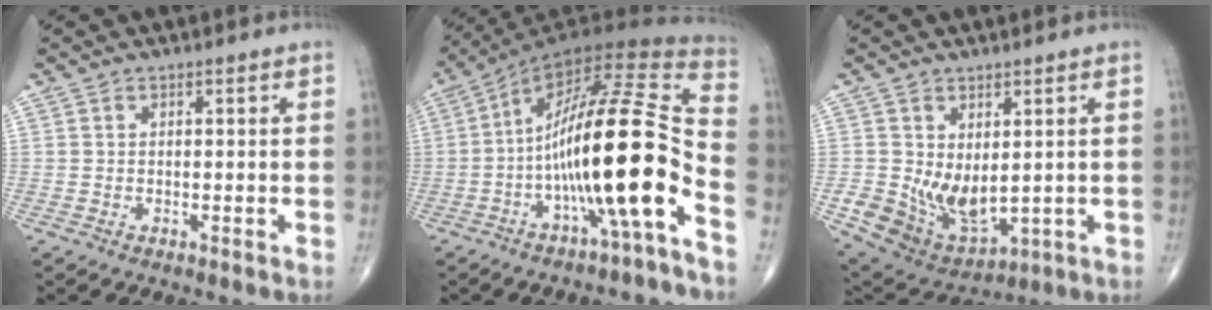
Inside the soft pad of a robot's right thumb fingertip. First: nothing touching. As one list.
[{"total": 21.1, "force": [-7.4, 3.1, 19.6], "torque": [-0.355, 0.069, -0.121]}, {"total": 10.6, "force": [0.2, 7.2, 7.8], "torque": [-0.118, -0.017, 0.032]}]